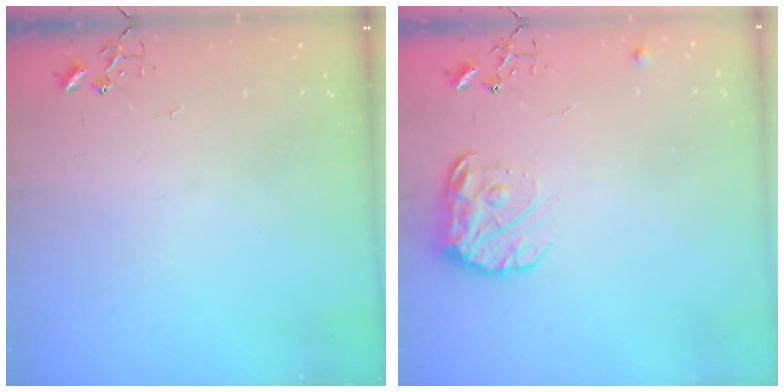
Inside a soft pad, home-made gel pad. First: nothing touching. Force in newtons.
{"total": 12.7, "press": 12.6, "slide": 0.7}